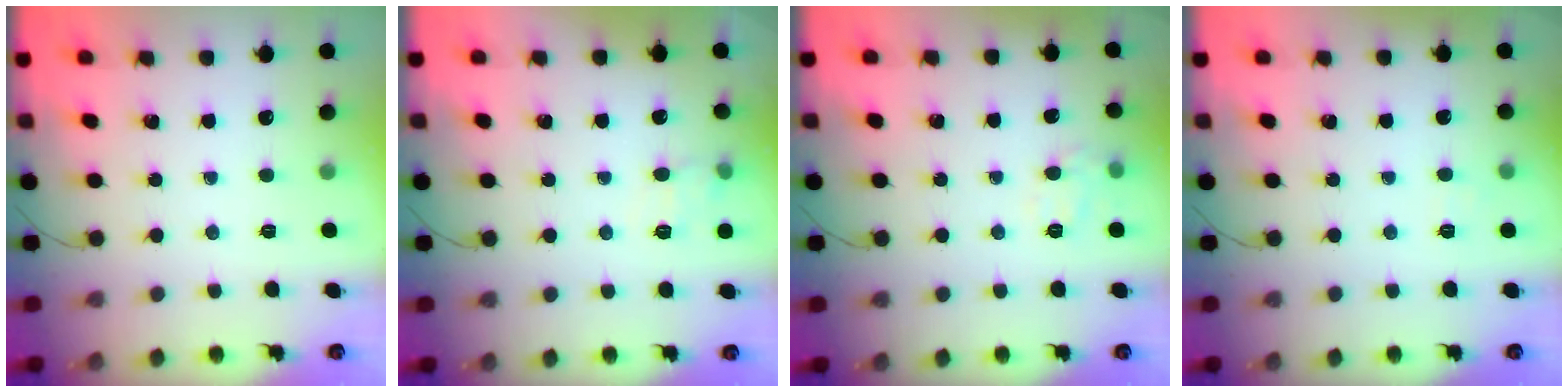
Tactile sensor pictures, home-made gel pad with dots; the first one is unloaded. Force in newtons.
{"total": 6.1, "press": 5.6, "slide": 2.3}
{"total": 7.8, "press": 7.7, "slide": 1.1}
{"total": 3.8, "press": 3.7, "slide": 0.9}